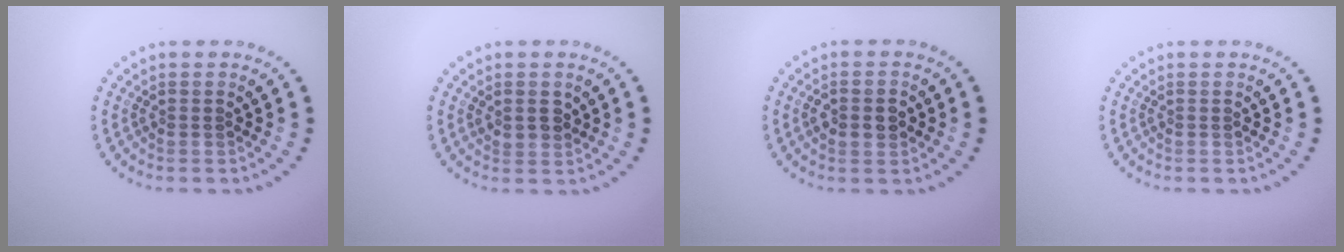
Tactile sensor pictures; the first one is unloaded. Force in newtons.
{"total": 1.3, "press": 1.2, "slide": 0.5}
{"total": 2.9, "press": 2.9, "slide": 0.2}
{"total": 0.0}